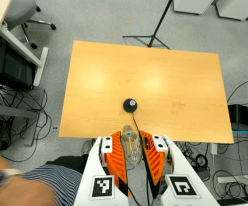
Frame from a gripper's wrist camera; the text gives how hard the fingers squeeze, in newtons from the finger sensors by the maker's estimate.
{"total": 23.6, "left": 26.3, "right": 20.8}